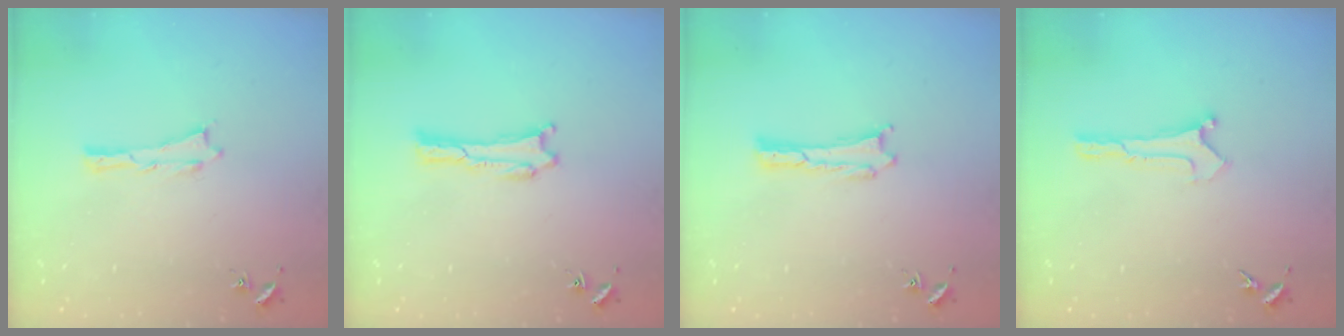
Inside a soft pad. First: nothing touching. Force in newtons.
{"total": 0.0}
{"total": 0.0}
{"total": 0.0}